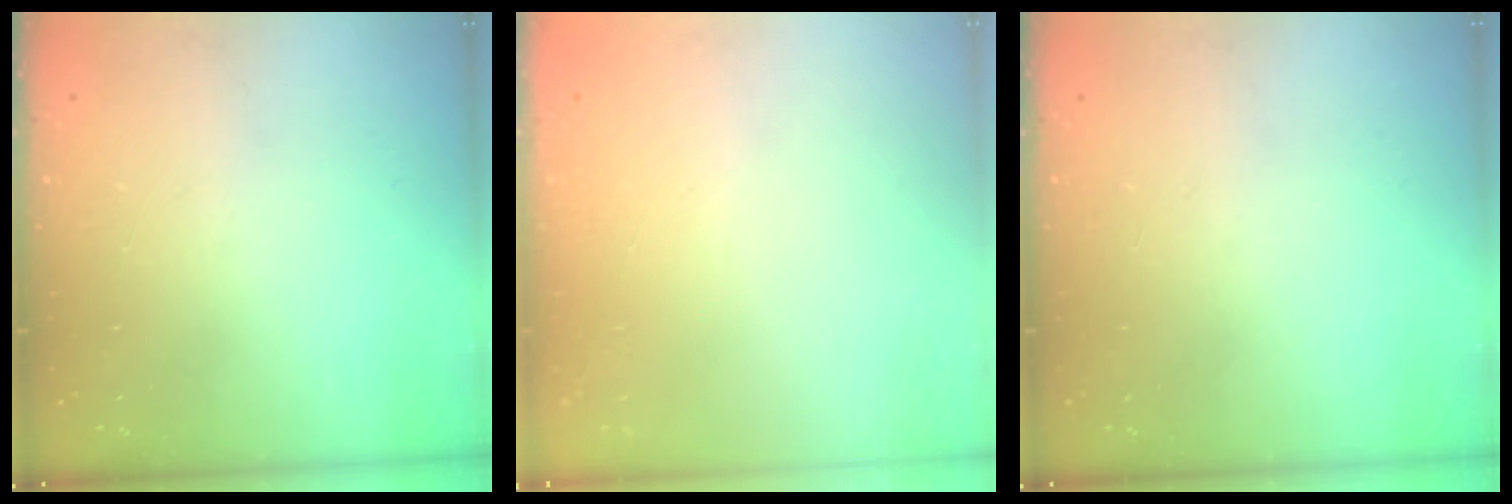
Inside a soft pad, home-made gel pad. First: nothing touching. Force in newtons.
{"total": 2.7, "press": 2.6, "slide": 0.8}
{"total": 0.0}